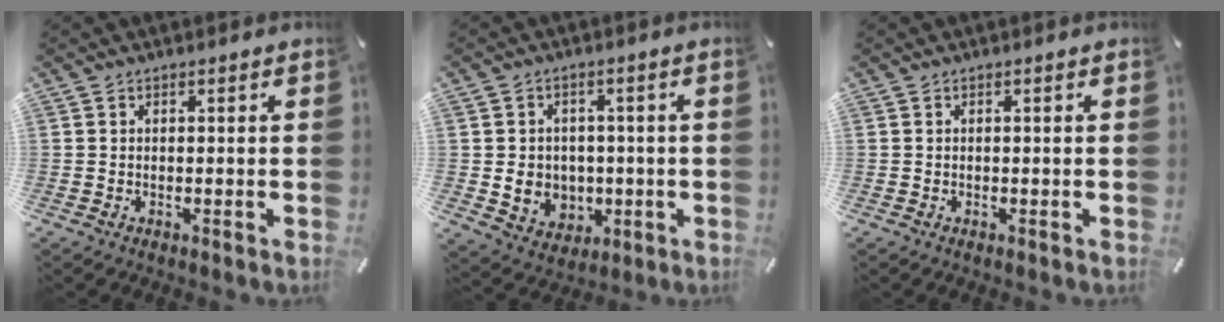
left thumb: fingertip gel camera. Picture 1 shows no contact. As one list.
[{"total": 7.3, "force": [-0.1, 6.8, 2.6], "torque": [-0.049, -0.001, 0.001]}, {"total": 0.0}]